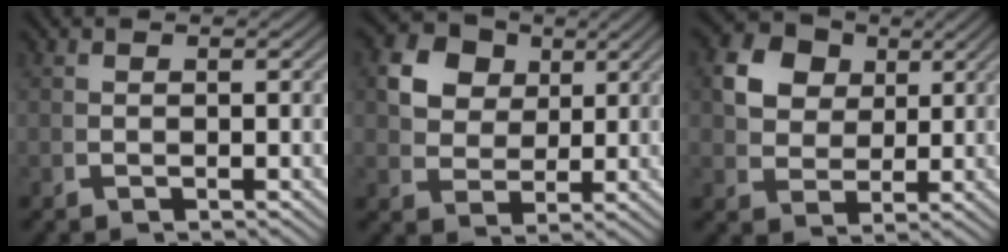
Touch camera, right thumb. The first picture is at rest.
{"total": 9.2, "force": [3.1, 7.4, 4.6], "torque": [-0.105, -0.012, 0.054]}
{"total": 9.0, "force": [3.0, 7.2, 4.5], "torque": [-0.103, -0.010, 0.054]}